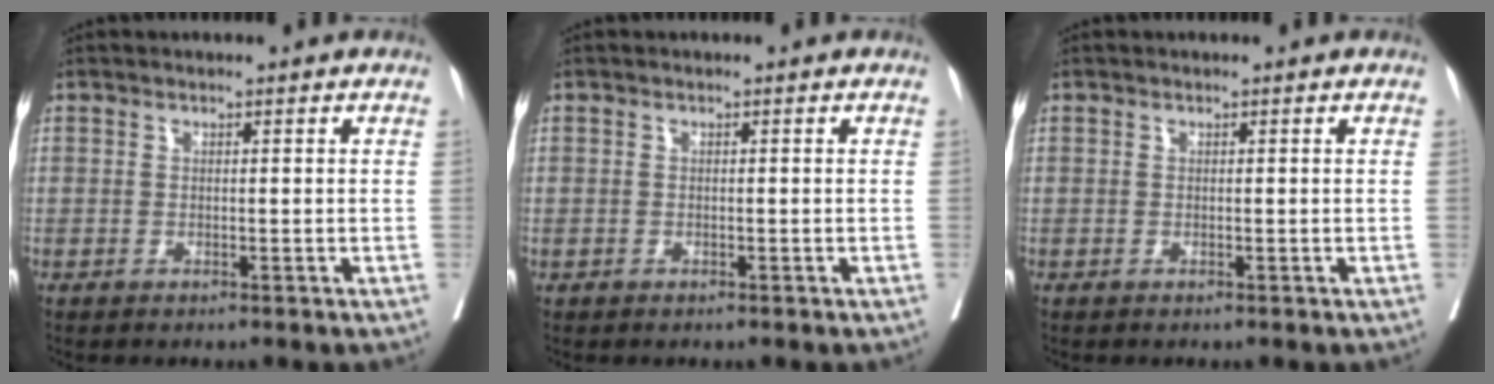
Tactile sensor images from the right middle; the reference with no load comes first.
{"total": 0.0}
{"total": 0.0}